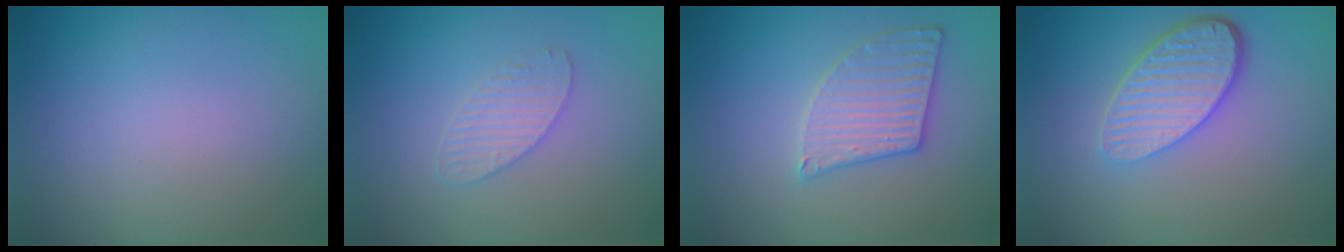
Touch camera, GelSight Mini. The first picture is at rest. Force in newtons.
{"total": 2.0, "press": 2.0, "slide": 0.1}
{"total": 3.2, "press": 3.2, "slide": 0.1}
{"total": 5.3, "press": 3.9, "slide": 3.7}